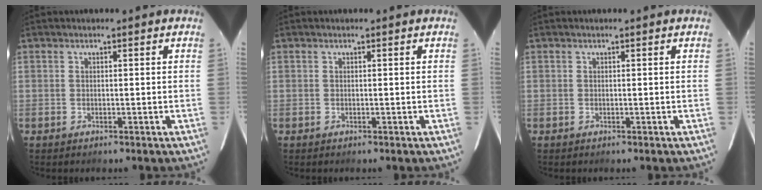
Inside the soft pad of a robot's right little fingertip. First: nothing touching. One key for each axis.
{"total": 0.0}
{"total": 0.0}